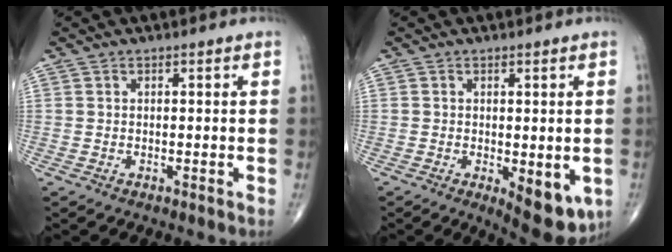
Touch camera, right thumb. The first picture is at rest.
{"total": 8.6, "force": [-2.3, 3.7, 7.4], "torque": [-0.078, -0.013, -0.023]}